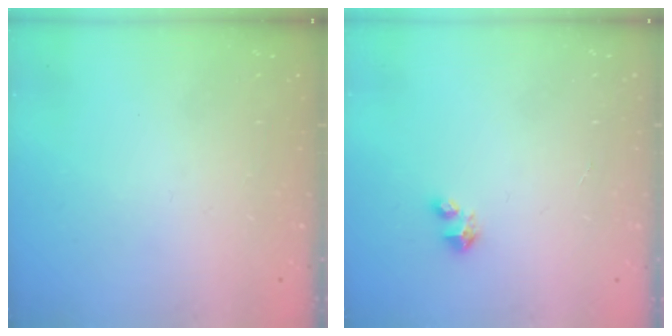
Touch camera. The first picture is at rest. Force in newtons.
{"total": 2.6, "press": 2.6, "slide": 0.1}